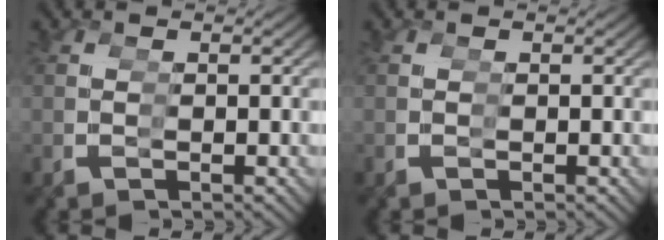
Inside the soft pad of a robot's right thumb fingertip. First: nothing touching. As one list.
[{"total": 0.0}]